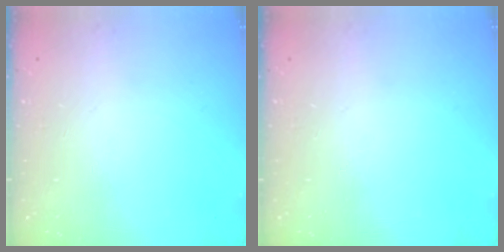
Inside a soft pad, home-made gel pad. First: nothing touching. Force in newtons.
{"total": 0.0}